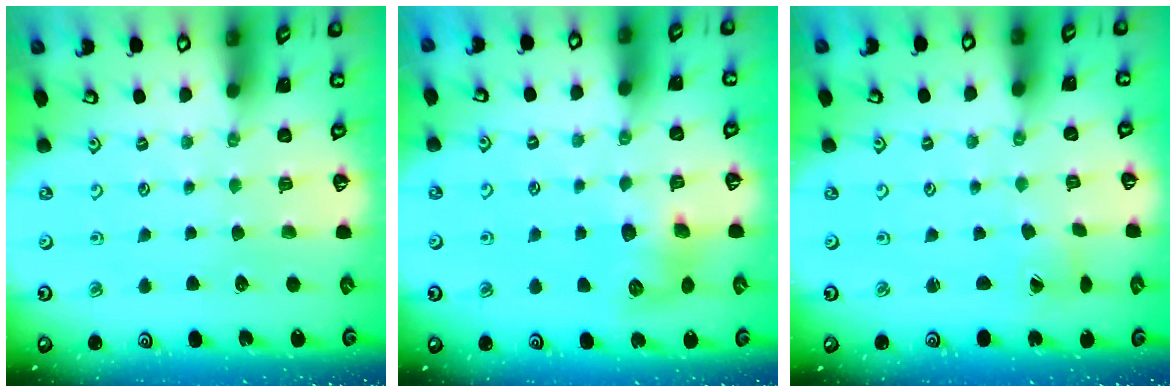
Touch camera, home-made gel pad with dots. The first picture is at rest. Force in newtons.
{"total": 8.5, "press": 8.5, "slide": 0.4}
{"total": 0.8, "press": 0.8, "slide": 0.0}